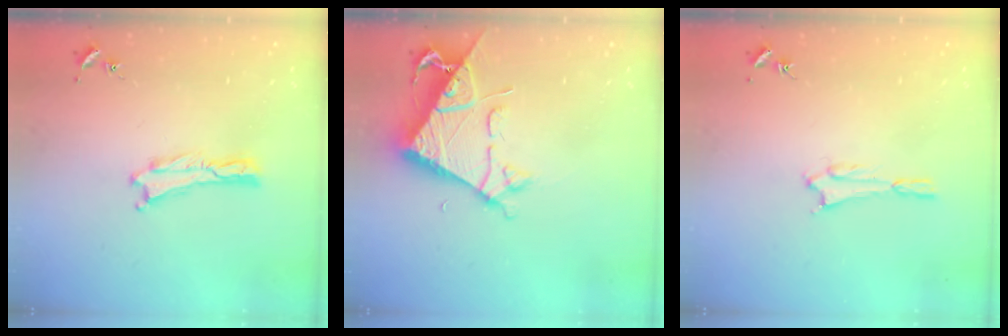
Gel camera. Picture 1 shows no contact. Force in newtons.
{"total": 7.3, "press": 7.3, "slide": 0.6}
{"total": 1.6, "press": 1.6, "slide": 0.1}